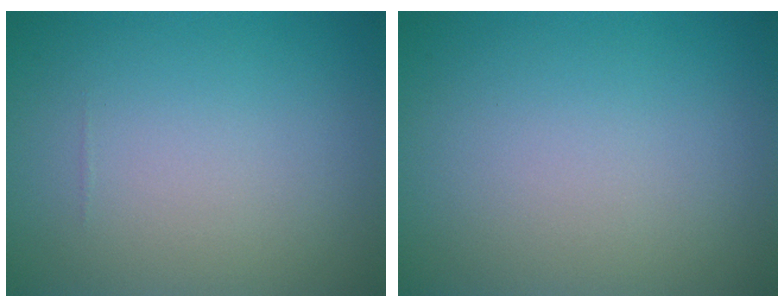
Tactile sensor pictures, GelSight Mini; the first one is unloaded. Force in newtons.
{"total": 0.0}